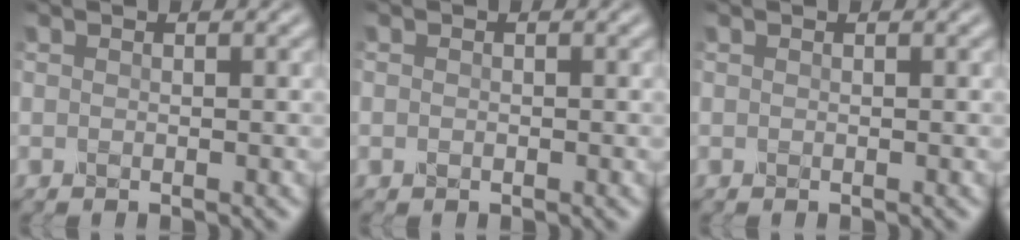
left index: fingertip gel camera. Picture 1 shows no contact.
{"total": 0.5, "force": [-0.2, 0.5, 0.1], "torque": [-0.002, 0.001, -0.005]}
{"total": 0.0}